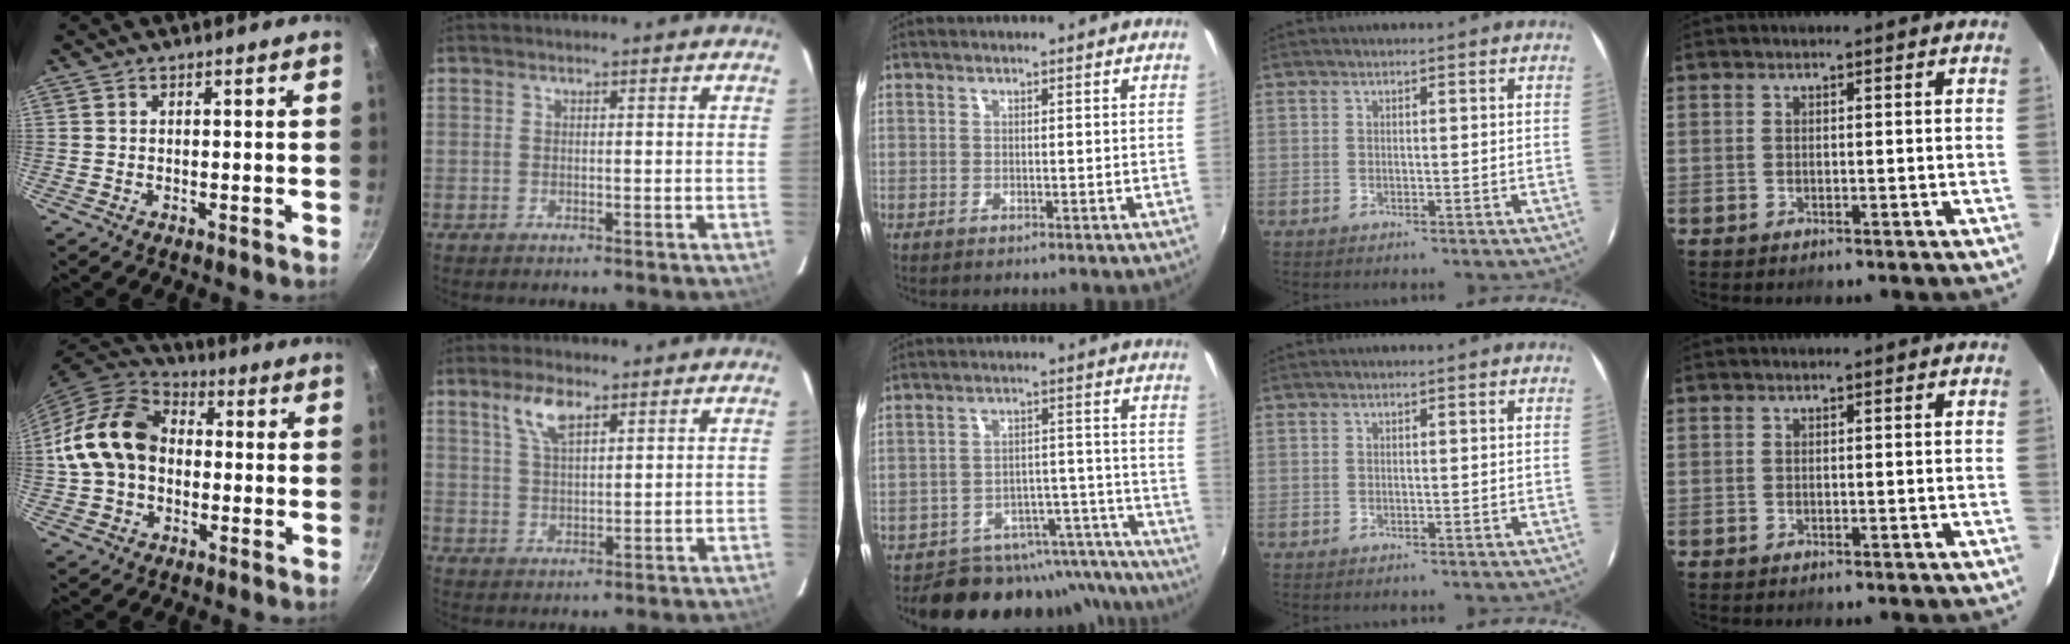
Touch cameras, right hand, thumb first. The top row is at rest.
{"thumb": {"total": 15.7, "force": [-0.1, 11.9, 10.3], "torque": [-0.167, 0.036, -0.013]}, "index": {"total": 5.9, "force": [3.6, 1.9, 4.2], "torque": [-0.083, 0.006, 0.072]}, "middle": {"total": 18.9, "force": [-17.3, 6.8, 3.5], "torque": [-0.045, 0.061, -0.218]}}